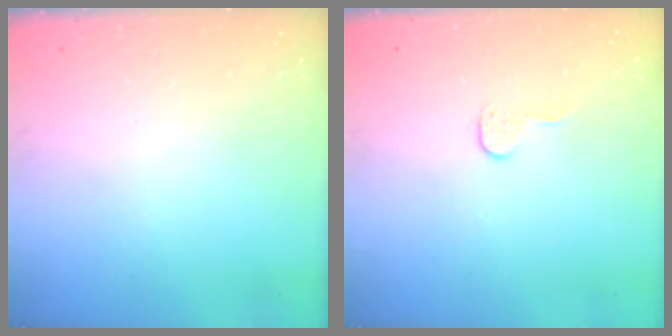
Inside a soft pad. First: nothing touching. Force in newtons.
{"total": 5.7, "press": 5.7, "slide": 0.2}